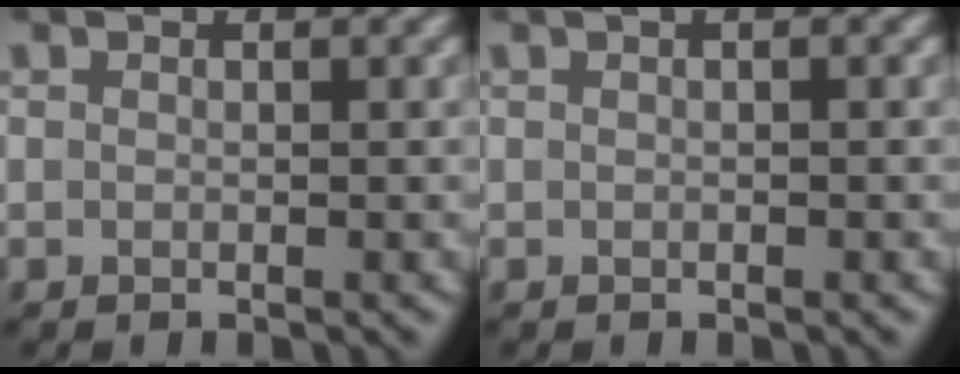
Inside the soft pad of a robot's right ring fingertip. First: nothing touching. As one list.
[{"total": 0.7, "force": [0.3, 0.3, 0.6], "torque": [-0.011, 0.006, 0.005]}]